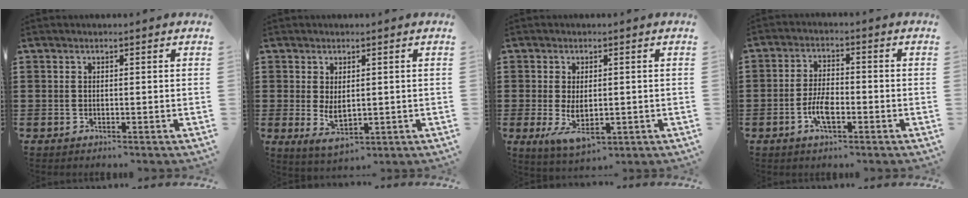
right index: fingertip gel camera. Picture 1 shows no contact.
{"total": 4.0, "force": [0.1, 2.2, 3.3], "torque": [-0.070, -0.005, -0.002]}
{"total": 4.8, "force": [-0.8, 2.5, 4.0], "torque": [-0.077, -0.002, -0.018]}
{"total": 5.1, "force": [-1.9, 2.1, 4.3], "torque": [-0.099, -0.001, -0.041]}